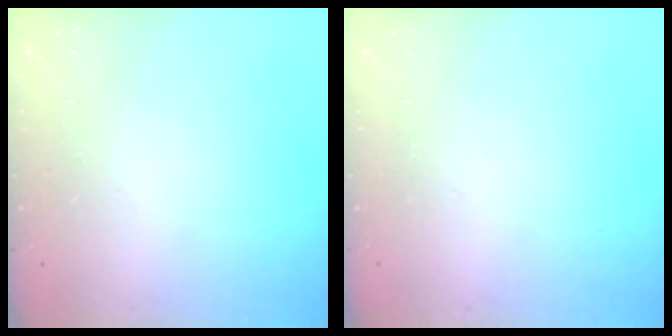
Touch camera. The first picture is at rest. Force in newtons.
{"total": 0.0}